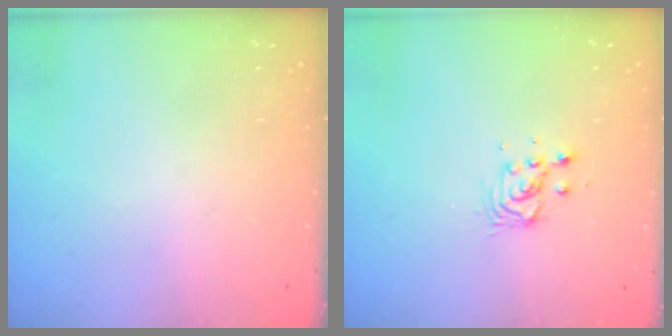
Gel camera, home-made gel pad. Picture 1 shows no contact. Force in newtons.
{"total": 3.4, "press": 3.4, "slide": 0.4}